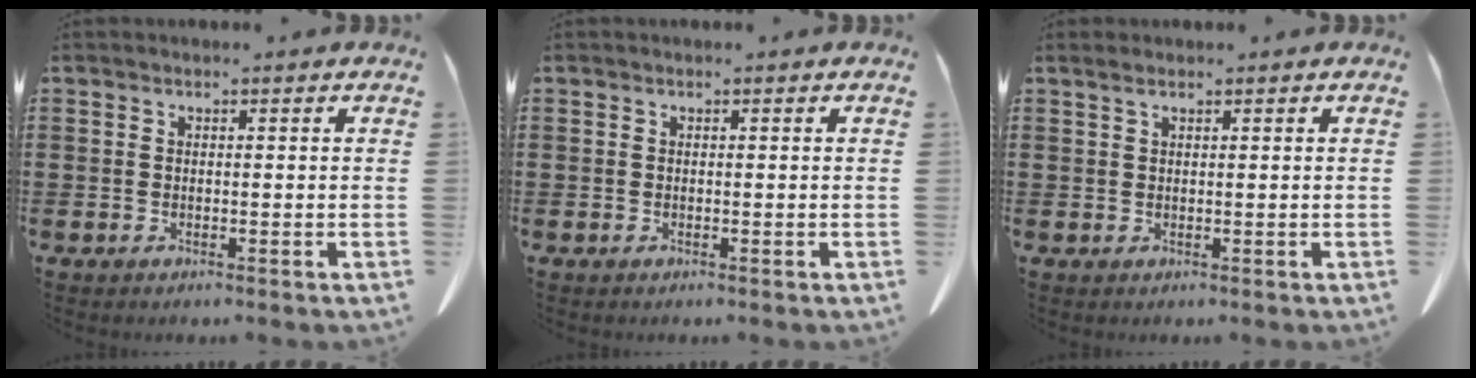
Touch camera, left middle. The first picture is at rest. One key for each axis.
{"total": 0.0}
{"total": 0.9, "fx": 0.6, "fy": 0.1, "fz": 0.6, "tx": -0.014, "ty": 0.000, "tz": 0.011}